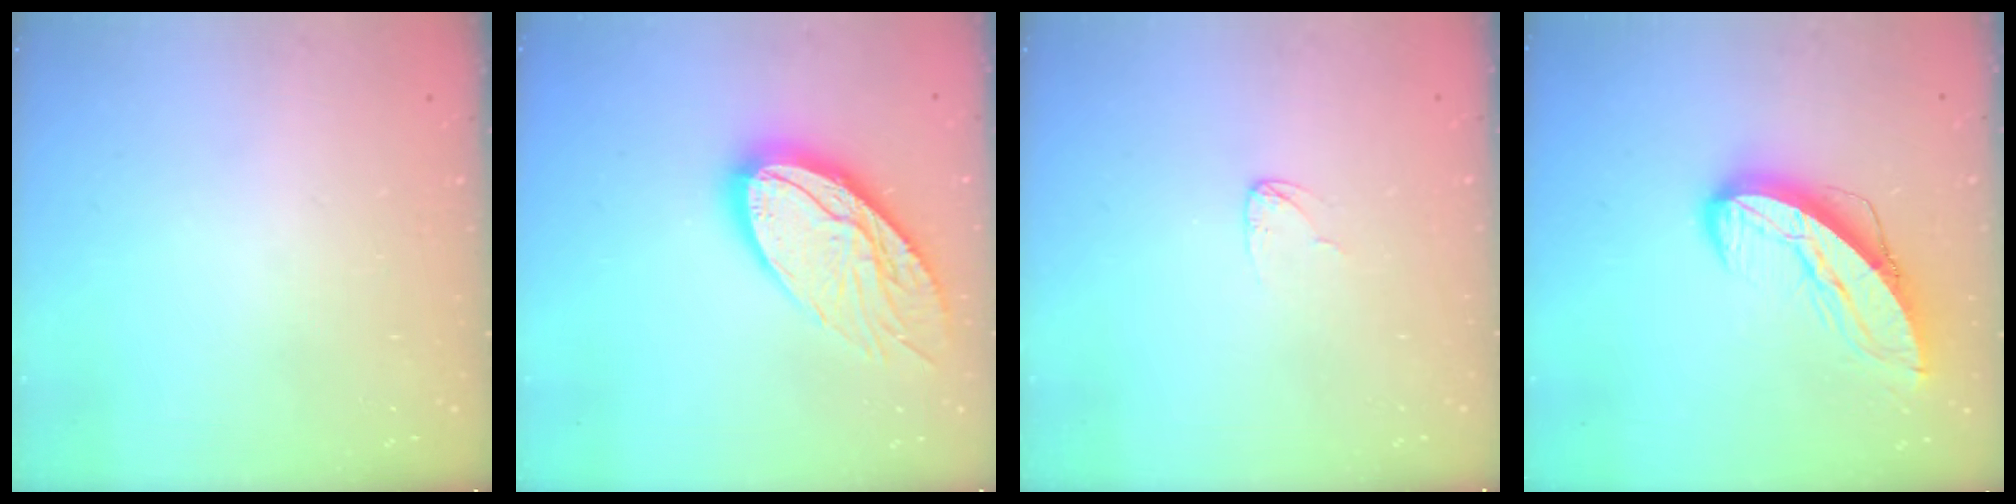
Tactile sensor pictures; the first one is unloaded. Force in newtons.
{"total": 18.6, "press": 18.5, "slide": 1.2}
{"total": 3.3, "press": 3.3, "slide": 0.1}
{"total": 11.8, "press": 11.7, "slide": 1.1}